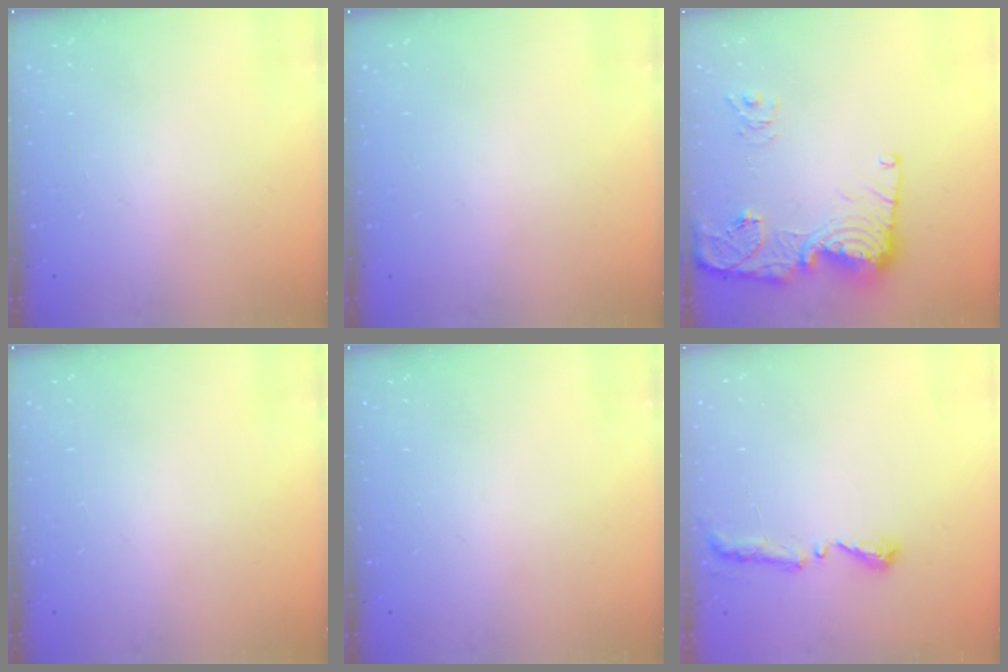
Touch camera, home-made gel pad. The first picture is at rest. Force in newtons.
{"total": 0.0}
{"total": 17.1, "press": 17.0, "slide": 1.9}
{"total": 0.0}
{"total": 0.0}
{"total": 5.1, "press": 5.0, "slide": 0.6}